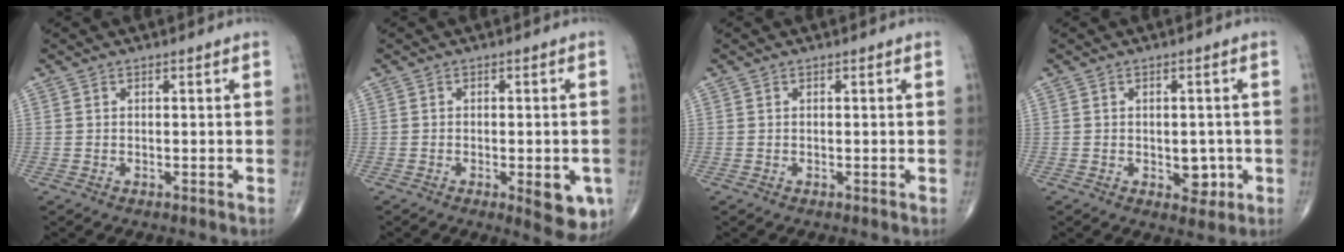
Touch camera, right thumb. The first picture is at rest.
{"total": 7.5, "force": [-2.6, 2.7, 6.5], "torque": [-0.063, -0.004, -0.026]}
{"total": 0.0}
{"total": 4.2, "force": [-0.9, 2.8, 3.0], "torque": [-0.011, 0.001, -0.006]}